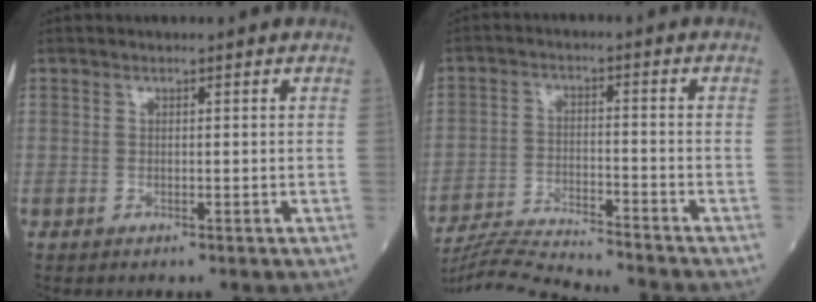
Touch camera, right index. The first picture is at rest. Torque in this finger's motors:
{"motor_torque": [-0.32, -0.32, 0.07, 0.01]}